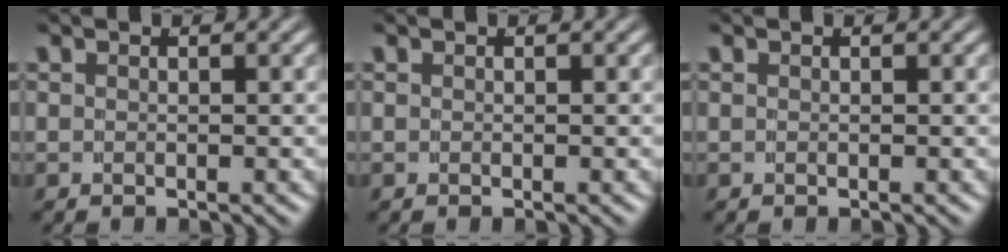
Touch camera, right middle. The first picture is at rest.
{"total": 0.0}
{"total": 0.0}